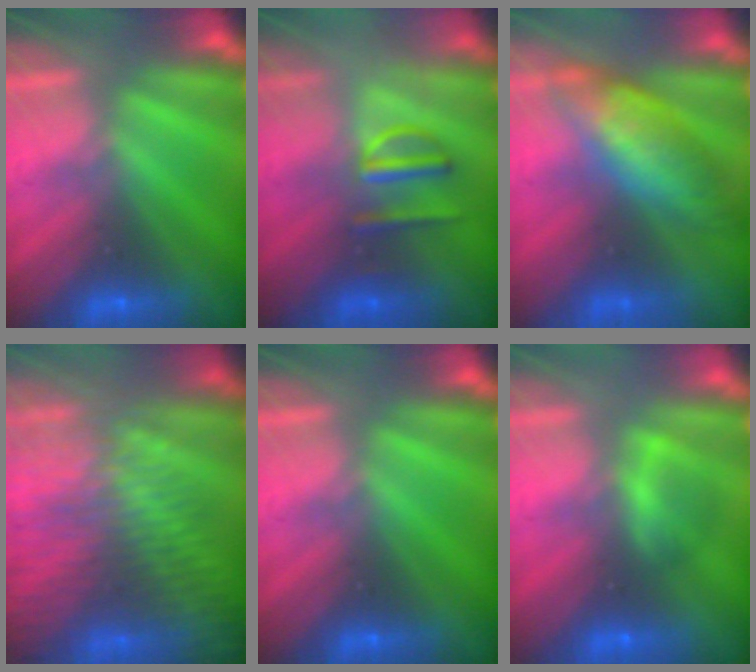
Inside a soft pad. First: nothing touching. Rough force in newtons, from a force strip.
{"total": 3.1}
{"total": 7.8}
{"total": 9.0}
{"total": 0.0}
{"total": 2.1}